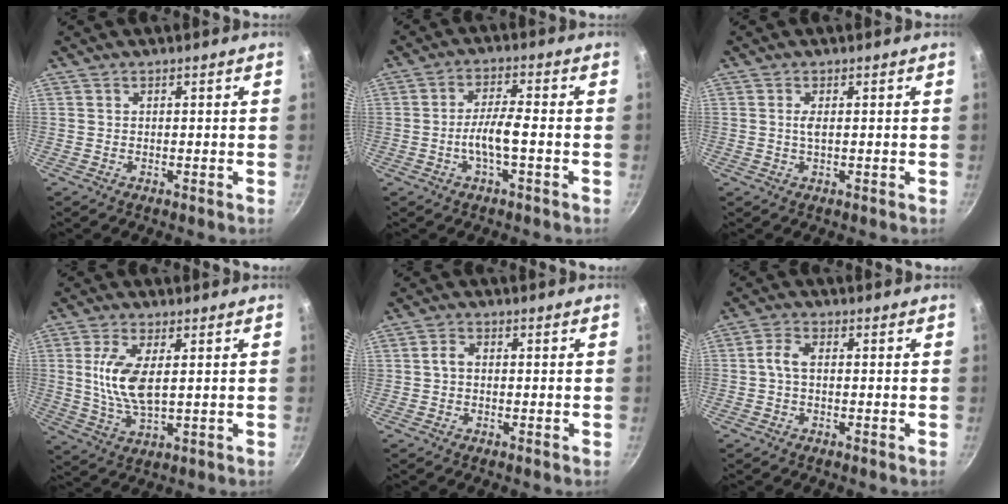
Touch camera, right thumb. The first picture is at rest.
{"total": 6.0, "force": [-1.7, 1.3, 5.6], "torque": [-0.110, 0.022, -0.035]}
{"total": 1.5, "force": [0.2, 0.4, 1.4], "torque": [-0.031, 0.000, 0.004]}
{"total": 9.3, "force": [1.5, 4.0, 8.3], "torque": [-0.169, -0.006, 0.033]}
{"total": 2.1, "force": [-0.1, 1.5, 1.5], "torque": [-0.025, 0.011, -0.003]}
{"total": 3.3, "force": [-0.1, 1.8, 2.7], "torque": [-0.062, 0.015, -0.009]}